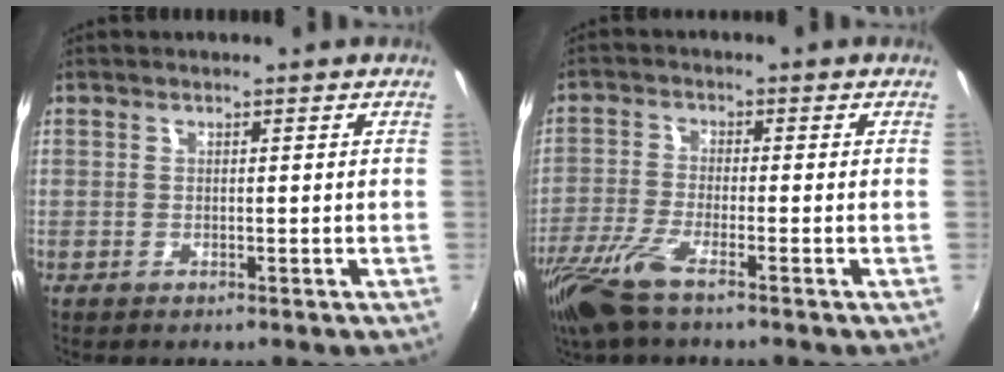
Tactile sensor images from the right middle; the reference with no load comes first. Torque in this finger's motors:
{"motor_torque": [1.08, -1.02, 0.21, 0.13]}